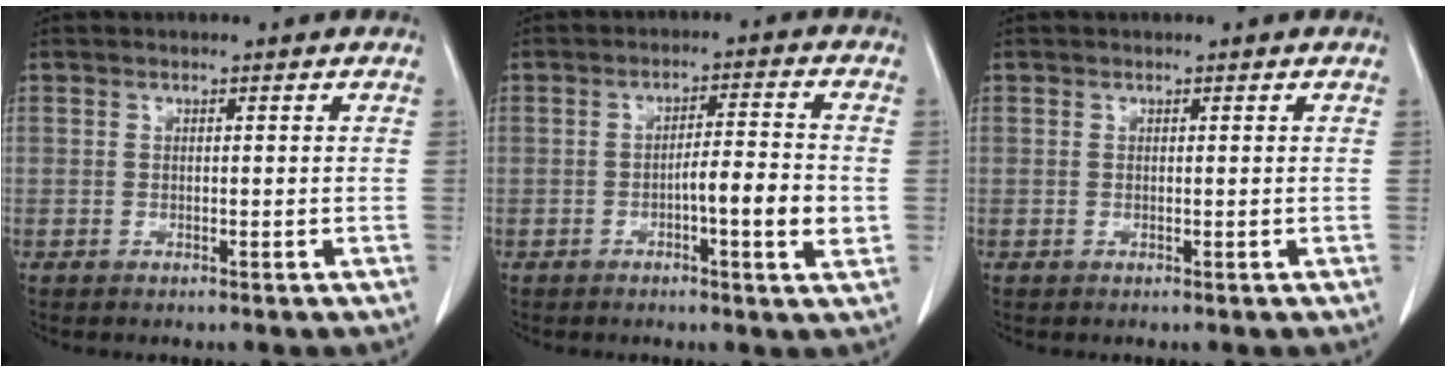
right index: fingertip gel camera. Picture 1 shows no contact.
{"total": 6.7, "force": [-1.6, 0.5, 6.5], "torque": [-0.098, 0.002, -0.026]}
{"total": 0.0}